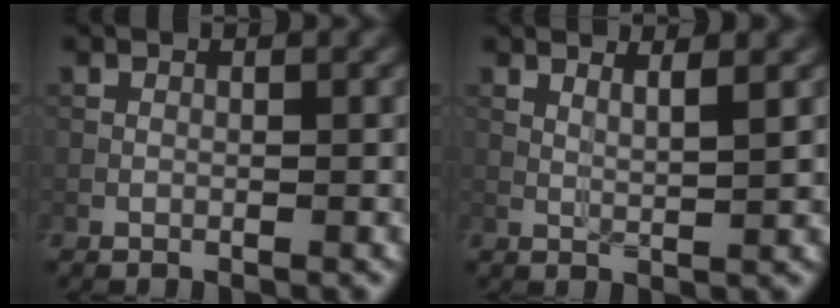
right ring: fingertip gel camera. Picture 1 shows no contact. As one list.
[{"total": 2.1, "force": [1.4, 0.4, 1.6], "torque": [-0.024, -0.002, 0.017]}]